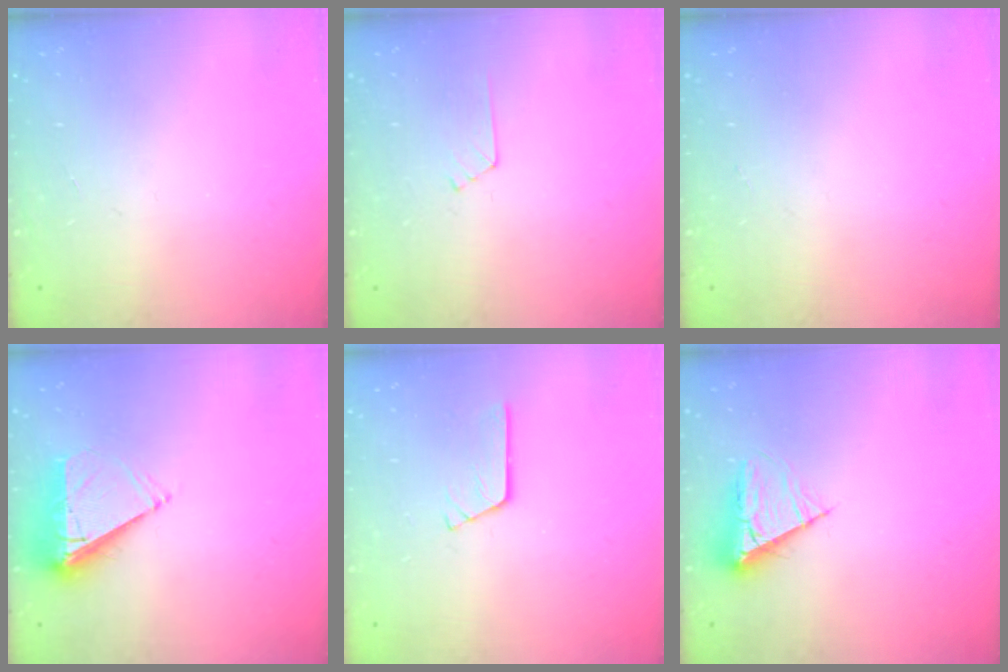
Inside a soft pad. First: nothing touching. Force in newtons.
{"total": 3.8, "press": 3.8, "slide": 0.3}
{"total": 0.0}
{"total": 8.6, "press": 8.6, "slide": 0.3}
{"total": 3.0, "press": 3.0, "slide": 0.4}
{"total": 8.6, "press": 8.5, "slide": 0.4}